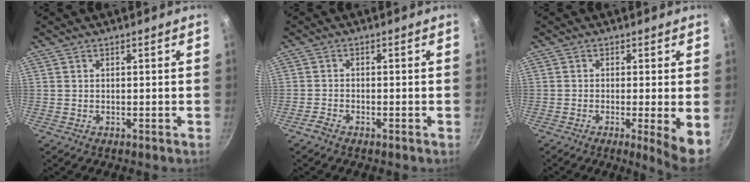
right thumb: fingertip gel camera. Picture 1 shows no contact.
{"total": 1.6, "force": [-1.4, 0.5, 0.7], "torque": [-0.027, 0.012, -0.032]}
{"total": 6.2, "force": [-1.2, 0.6, 6.0], "torque": [-0.085, -0.010, -0.017]}